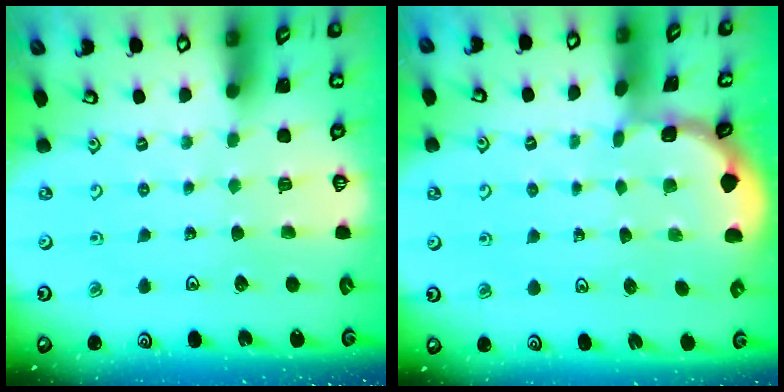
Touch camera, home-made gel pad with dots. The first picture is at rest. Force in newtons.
{"total": 1.2, "press": 1.1, "slide": 0.1}